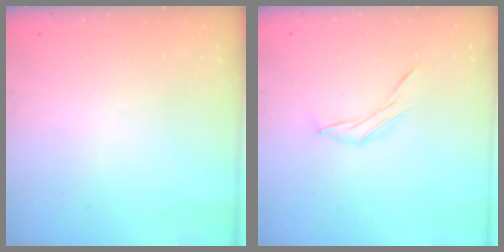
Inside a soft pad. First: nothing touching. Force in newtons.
{"total": 5.5, "press": 5.4, "slide": 1.2}